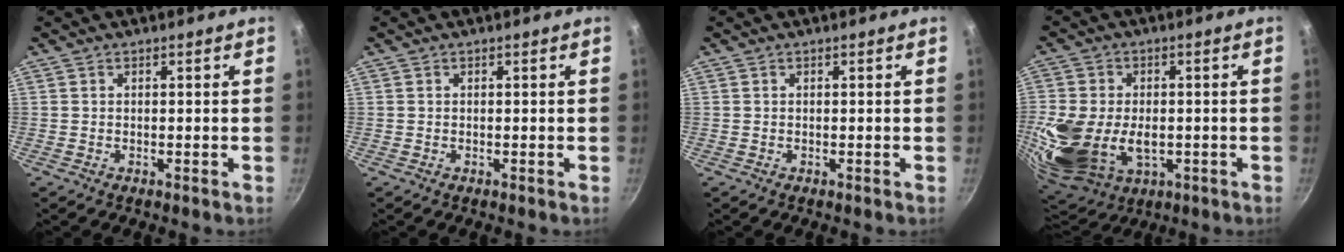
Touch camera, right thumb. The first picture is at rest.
{"total": 0.0}
{"total": 0.0}
{"total": 19.7, "force": [-2.9, 13.4, 14.1], "torque": [-0.303, -0.008, -0.034]}